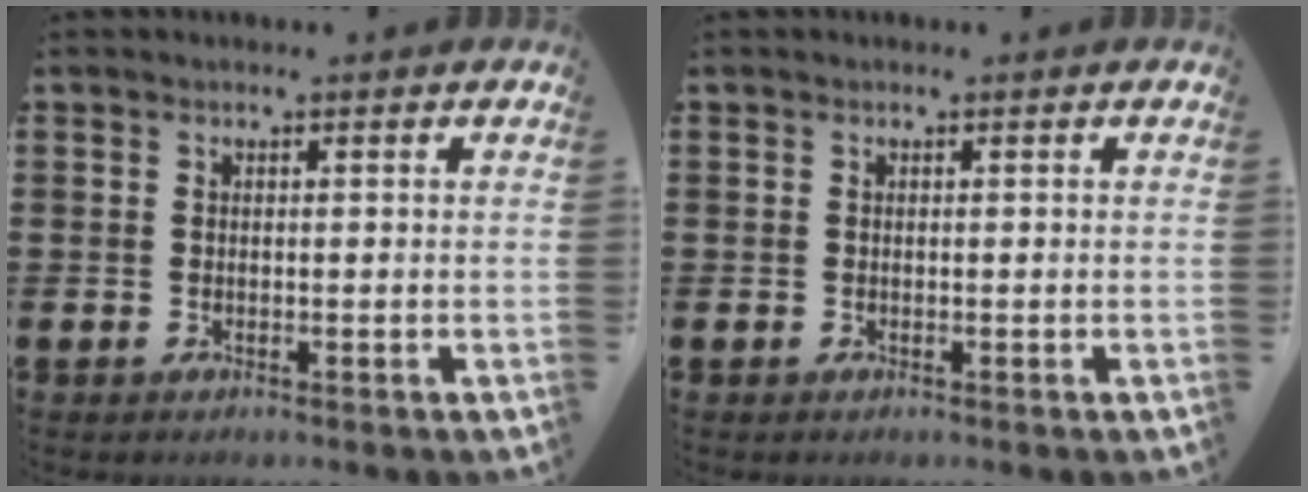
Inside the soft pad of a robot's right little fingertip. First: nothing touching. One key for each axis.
{"total": 0.0}